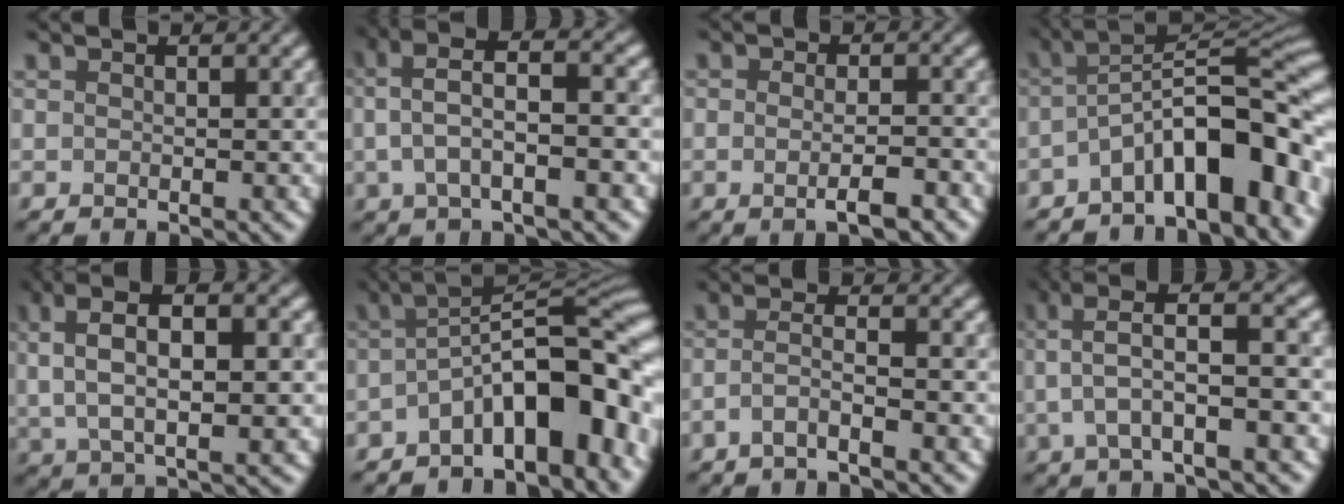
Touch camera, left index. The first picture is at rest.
{"total": 5.6, "force": [0.4, 2.0, 5.2], "torque": [-0.101, 0.020, 0.002]}
{"total": 3.4, "force": [-1.3, 1.4, 2.9], "torque": [-0.039, 0.001, -0.025]}
{"total": 10.4, "force": [-4.7, 3.6, 8.6], "torque": [-0.117, 0.021, -0.086]}
{"total": 8.5, "force": [2.5, 3.5, 7.4], "torque": [-0.137, 0.013, 0.035]}
{"total": 10.0, "force": [-3.6, 3.7, 8.6], "torque": [-0.115, 0.019, -0.068]}
{"total": 2.4, "force": [-1.3, 0.3, 2.0], "torque": [-0.038, 0.009, -0.036]}
{"total": 5.8, "force": [0.9, 1.4, 5.6], "torque": [-0.104, 0.019, 0.012]}